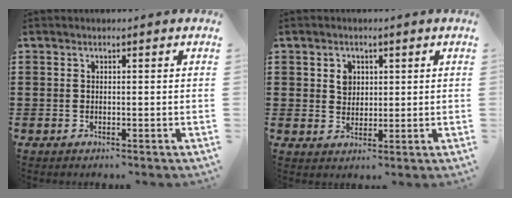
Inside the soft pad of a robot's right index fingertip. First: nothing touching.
{"total": 2.9, "force": [1.1, 2.3, 1.3], "torque": [-0.026, 0.007, 0.017]}